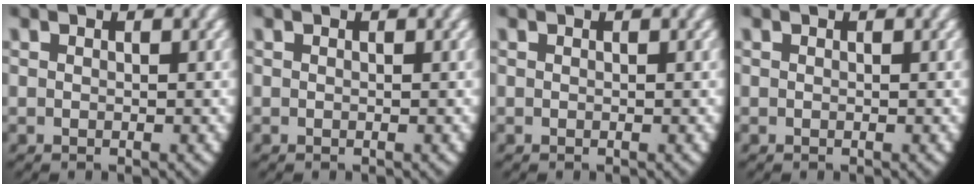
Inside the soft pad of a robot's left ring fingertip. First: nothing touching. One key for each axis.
{"total": 0.0}
{"total": 0.0}
{"total": 0.0}